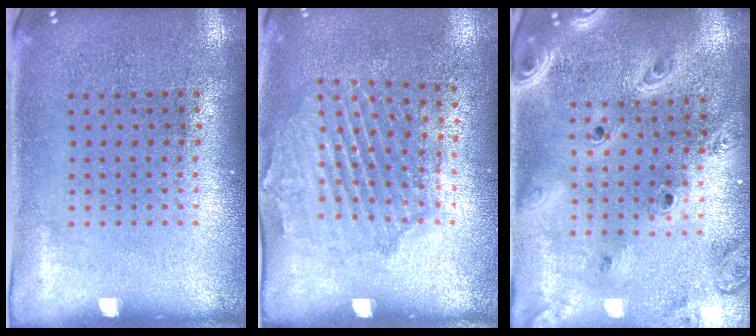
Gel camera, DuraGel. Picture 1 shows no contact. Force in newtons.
{"total": 1.6, "press": 1.5, "slide": 0.5}
{"total": 3.0, "press": 2.5, "slide": 1.6}